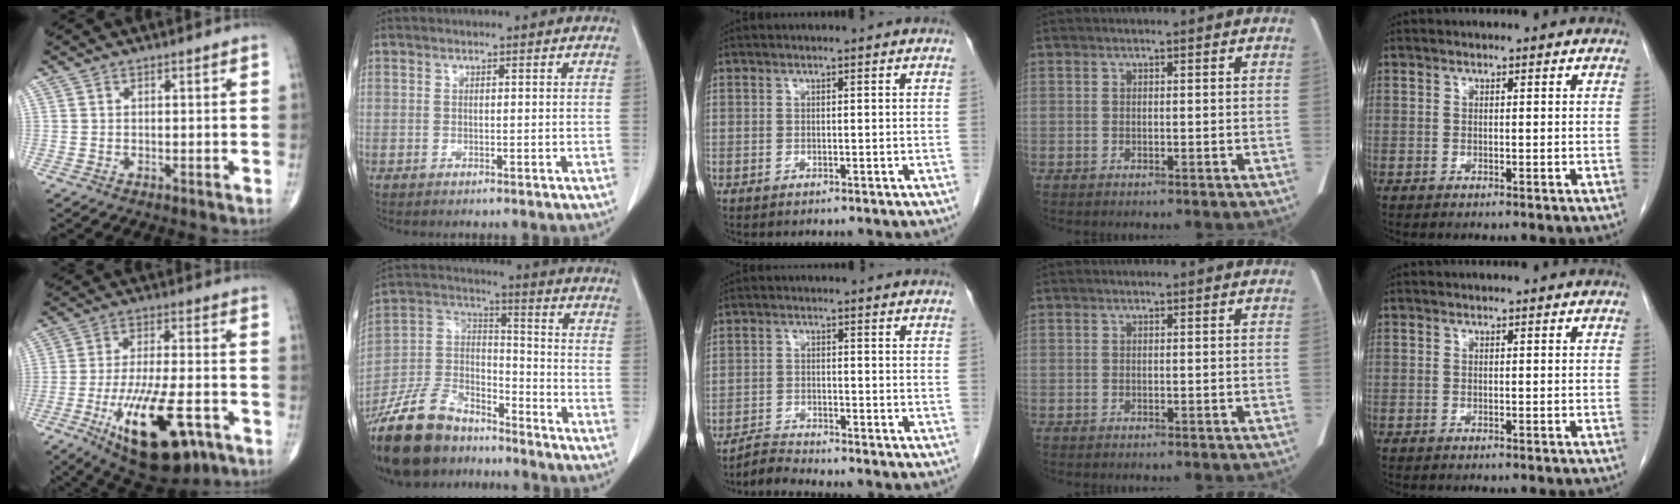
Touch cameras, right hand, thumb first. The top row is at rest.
{"thumb": {"total": 19.2, "force": [-8.3, 7.2, 15.8], "torque": [-0.273, 0.016, -0.120]}, "index": {"total": 17.3, "force": [-14.3, 7.2, 6.5], "torque": [-0.142, 0.022, -0.265]}, "middle": {"total": 2.7, "force": [-2.6, -0.5, -0.3], "torque": [0.005, -0.017, -0.048]}}